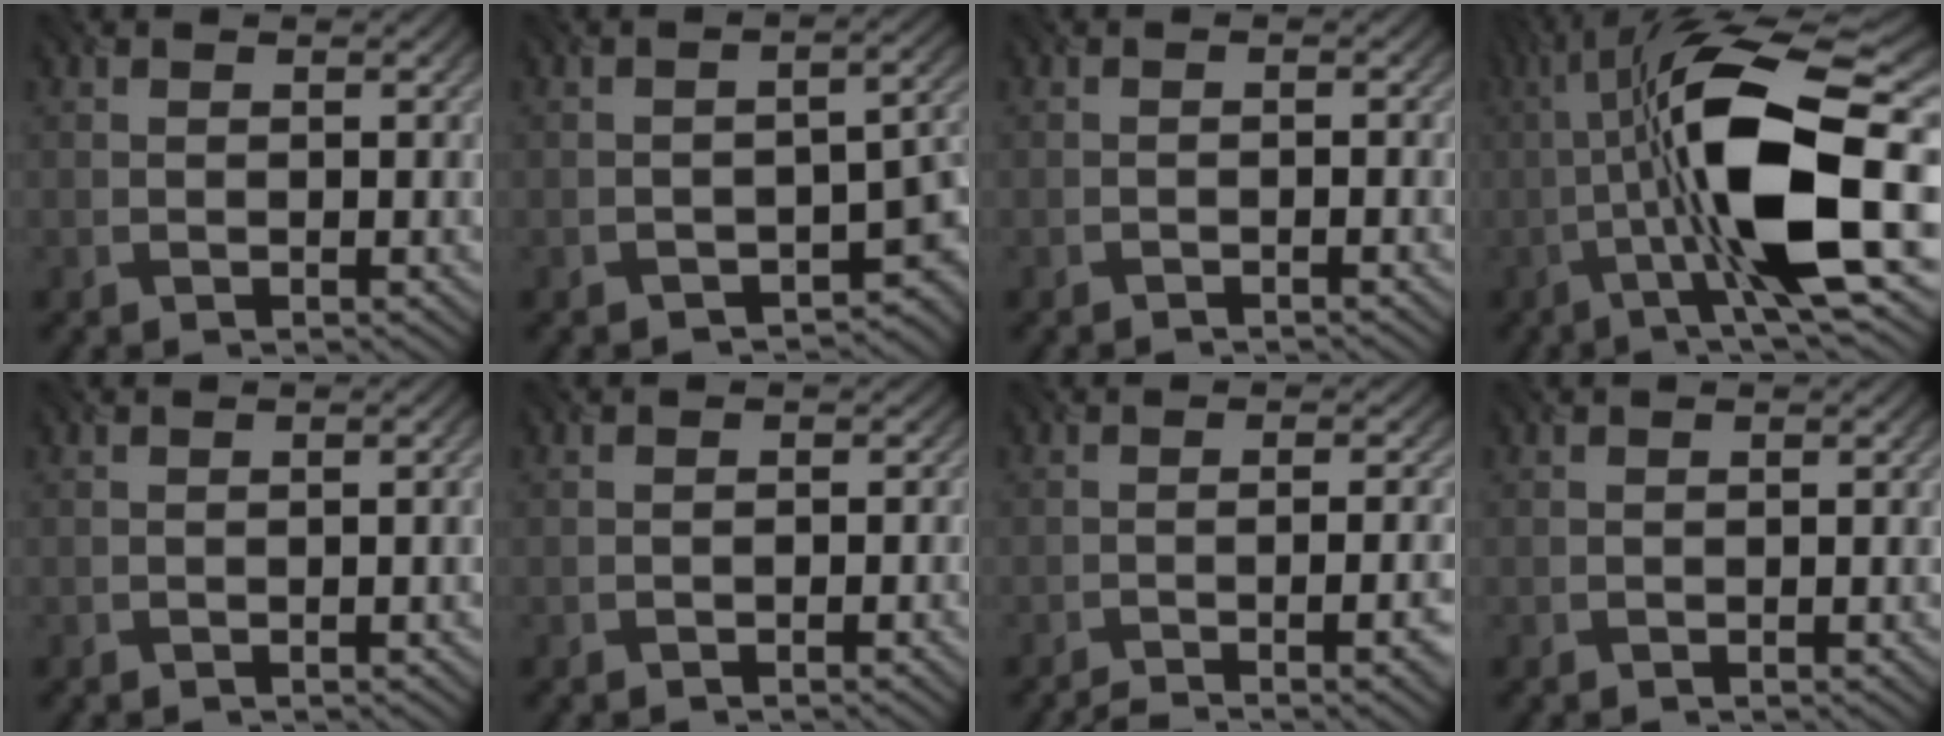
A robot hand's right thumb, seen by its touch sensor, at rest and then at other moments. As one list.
[{"total": 6.0, "force": [-3.2, 2.9, 4.1], "torque": [-0.043, -0.011, -0.046]}, {"total": 1.0, "force": [-0.9, 0.0, 0.5], "torque": [-0.006, 0.002, -0.018]}, {"total": 16.3, "force": [-2.2, 3.9, 15.6], "torque": [-0.278, 0.024, -0.046]}, {"total": 1.2, "force": [-0.6, 0.2, 1.0], "torque": [-0.014, 0.003, -0.010]}, {"total": 0.9, "force": [-0.8, 0.4, 0.2], "torque": [-0.001, 0.000, -0.013]}, {"total": 7.6, "force": [-4.2, 1.6, 6.1], "torque": [-0.084, 0.002, -0.067]}, {"total": 0.6, "force": [-0.4, 0.1, 0.5], "torque": [-0.007, 0.002, -0.007]}]